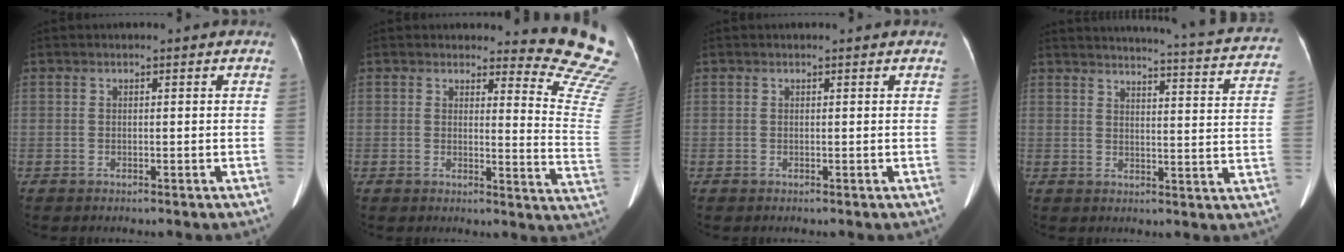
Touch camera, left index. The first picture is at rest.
{"total": 12.0, "force": [12.0, -0.3, 1.0], "torque": [0.009, -0.152, 0.100]}
{"total": 1.4, "force": [1.3, 0.1, 0.3], "torque": [-0.013, 0.007, 0.013]}
{"total": 23.7, "force": [22.1, 1.7, 8.3], "torque": [-0.107, -0.067, 0.241]}